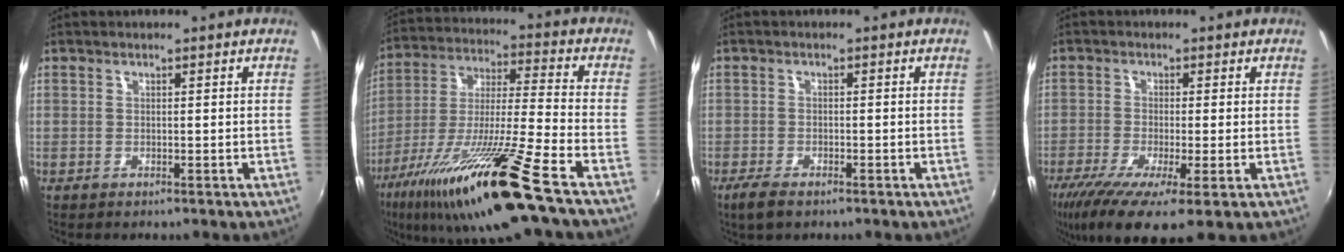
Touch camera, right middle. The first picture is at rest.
{"total": 20.9, "force": [-13.3, -0.7, 16.0], "torque": [-0.301, -0.047, -0.238]}
{"total": 4.1, "force": [-2.9, 1.3, 2.6], "torque": [-0.065, -0.012, -0.052]}
{"total": 10.6, "force": [-5.6, 1.8, 8.8], "torque": [-0.187, -0.043, -0.100]}